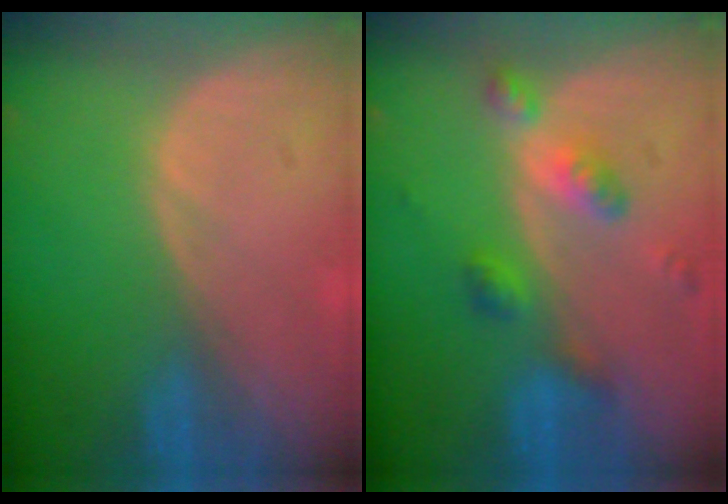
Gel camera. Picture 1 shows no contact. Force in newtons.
{"total": 6.0, "press": 5.3, "slide": 2.8}